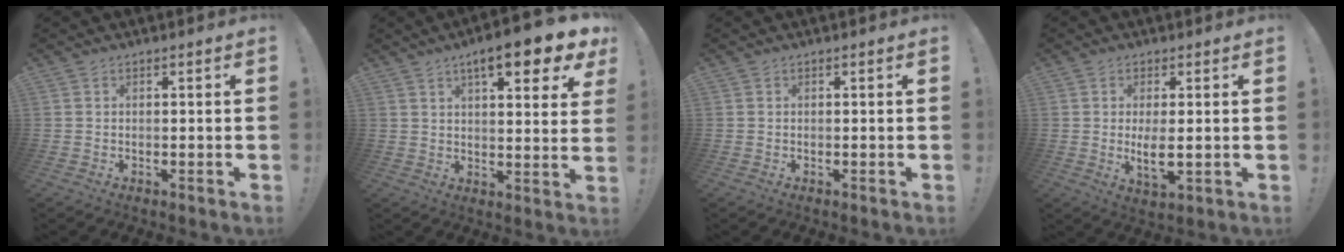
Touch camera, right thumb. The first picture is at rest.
{"total": 11.9, "force": [6.8, 2.7, 9.4], "torque": [-0.127, -0.039, 0.103]}
{"total": 0.0}
{"total": 6.2, "force": [0.3, 2.1, 5.9], "torque": [-0.100, -0.022, 0.004]}